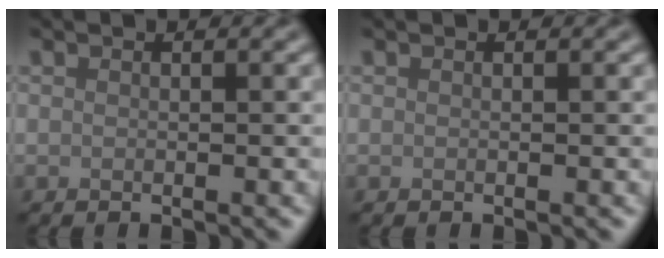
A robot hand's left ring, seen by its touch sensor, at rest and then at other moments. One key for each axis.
{"total": 0.0}